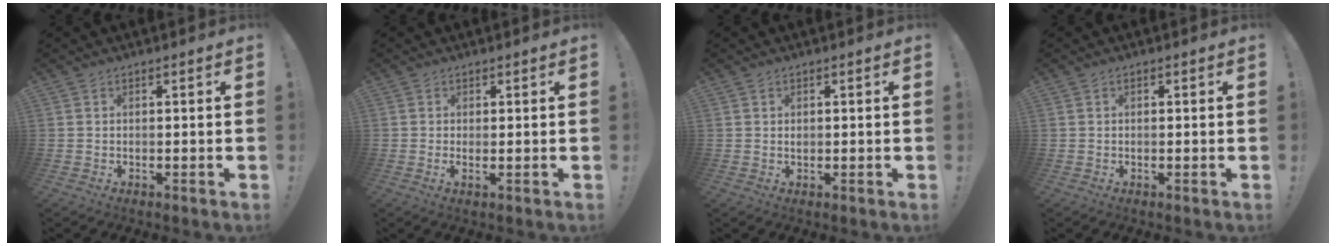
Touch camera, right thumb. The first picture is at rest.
{"total": 1.5, "force": [0.8, -0.1, 1.3], "torque": [-0.013, -0.010, 0.011]}
{"total": 0.7, "force": [0.4, 0.6, 0.1], "torque": [0.006, 0.000, 0.005]}
{"total": 0.0}